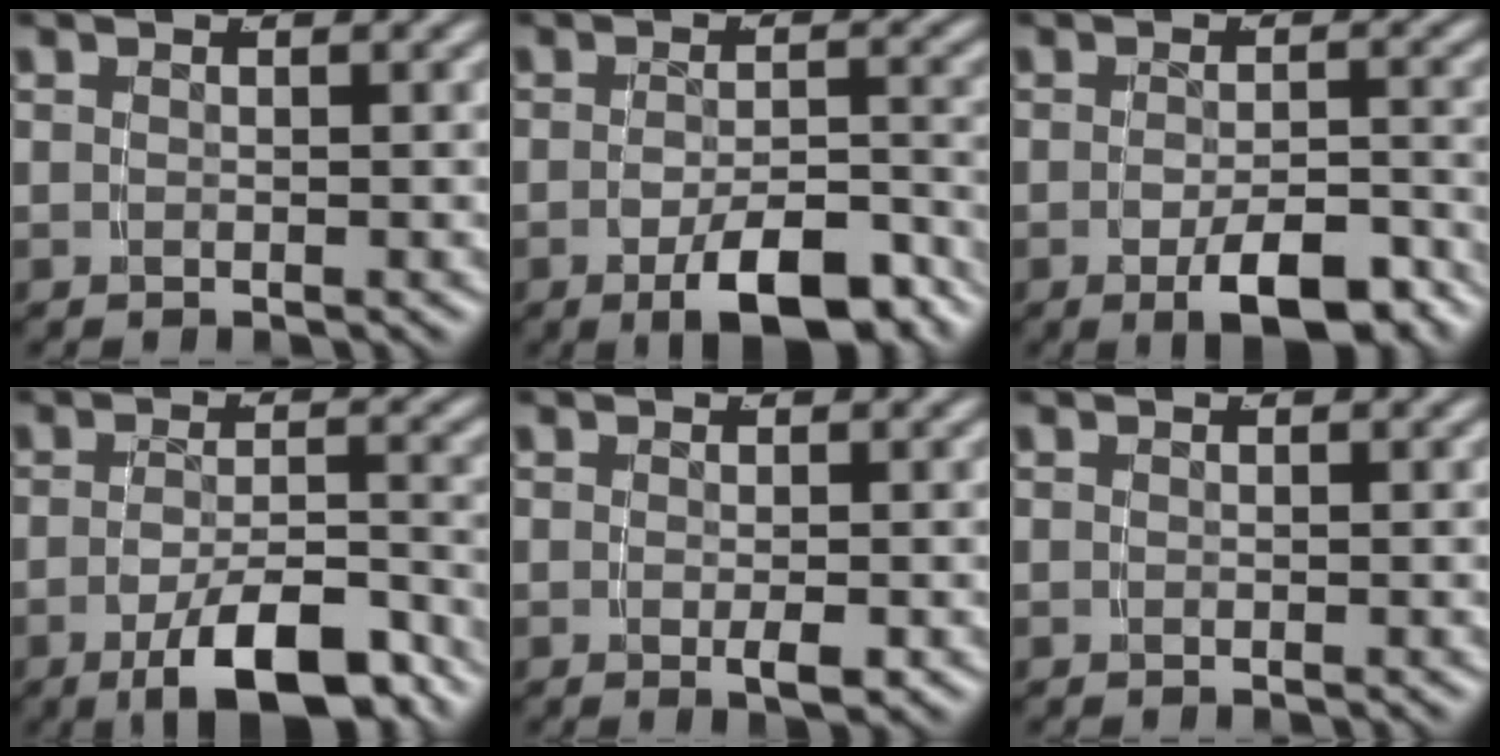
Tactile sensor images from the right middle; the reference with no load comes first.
{"total": 7.3, "force": [-4.8, 2.4, 5.0], "torque": [-0.065, -0.020, -0.064]}
{"total": 5.7, "force": [-3.6, 1.6, 4.1], "torque": [-0.052, -0.013, -0.052]}
{"total": 8.6, "force": [-5.4, 3.1, 5.9], "torque": [-0.082, -0.021, -0.072]}
{"total": 1.6, "force": [-0.4, 0.4, 1.5], "torque": [-0.026, -0.003, -0.003]}
{"total": 0.0}